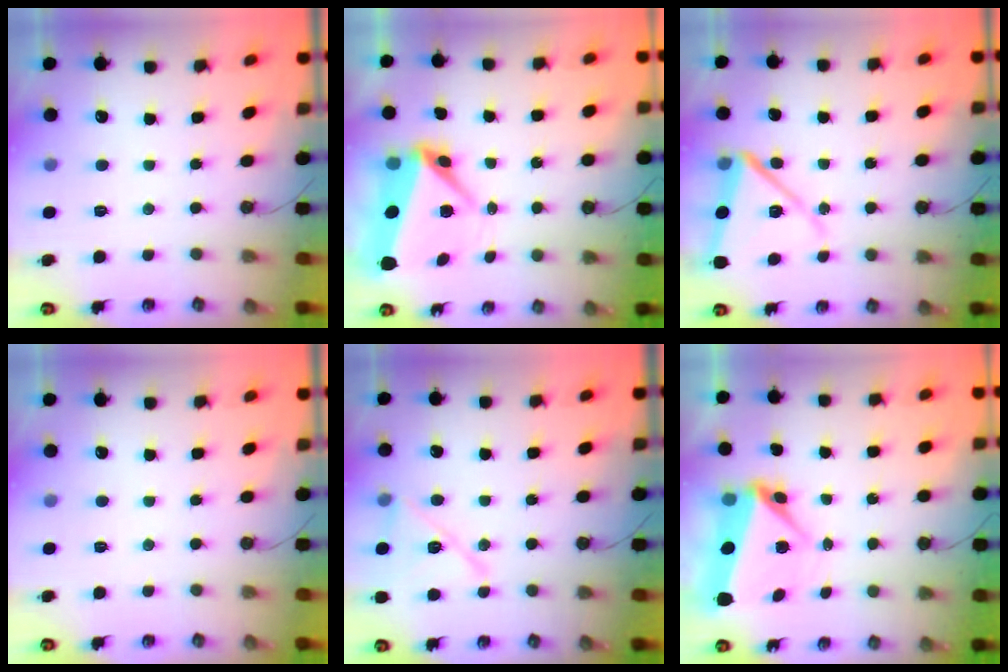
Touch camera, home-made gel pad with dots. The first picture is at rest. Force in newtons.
{"total": 8.4, "press": 8.1, "slide": 1.9}
{"total": 13.4, "press": 13.3, "slide": 1.7}
{"total": 0.0}
{"total": 13.3, "press": 13.3, "slide": 0.5}
{"total": 6.5, "press": 6.3, "slide": 1.7}